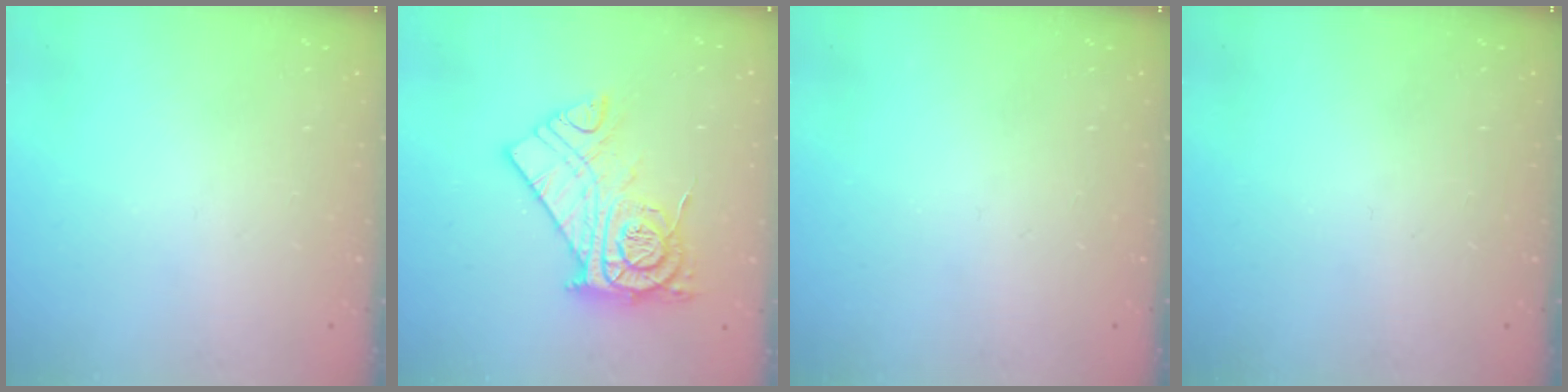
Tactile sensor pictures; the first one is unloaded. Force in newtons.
{"total": 14.8, "press": 14.8, "slide": 1.2}
{"total": 0.0}
{"total": 0.0}